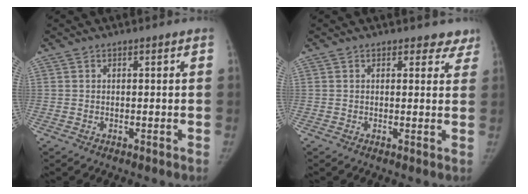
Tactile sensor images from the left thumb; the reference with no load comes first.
{"total": 4.1, "force": [3.5, 2.1, 0.3], "torque": [0.038, -0.018, 0.022]}